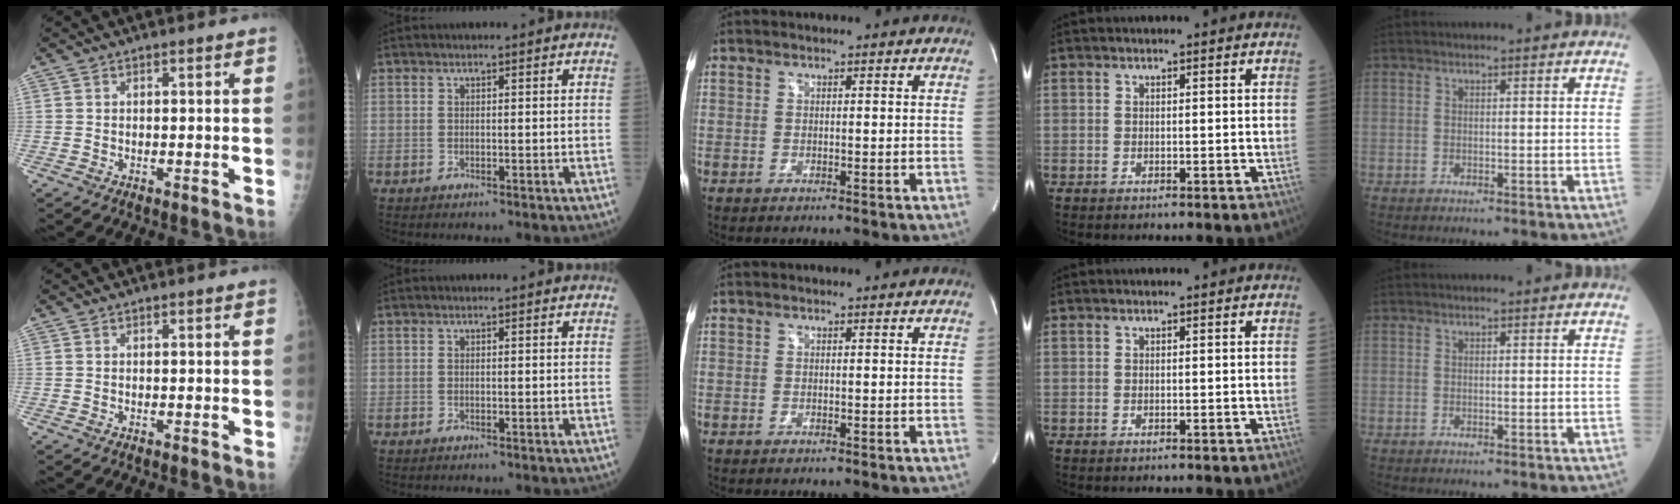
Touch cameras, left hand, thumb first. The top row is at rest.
{}